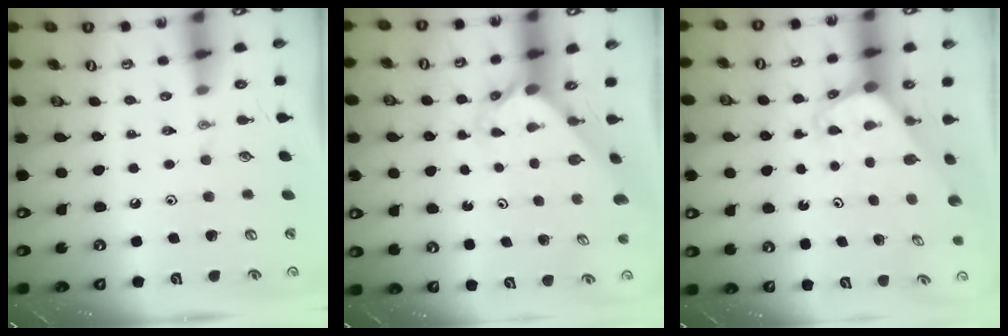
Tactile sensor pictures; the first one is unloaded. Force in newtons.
{"total": 2.4, "press": 2.4, "slide": 0.3}
{"total": 2.1, "press": 2.1, "slide": 0.1}